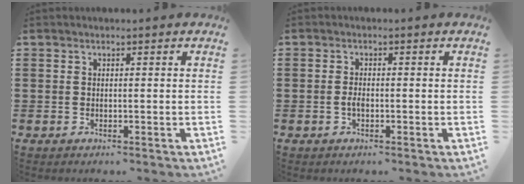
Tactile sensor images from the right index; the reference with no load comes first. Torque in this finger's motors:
{"motor_torque": [2.14, 0.00, 0.16, 0.04]}